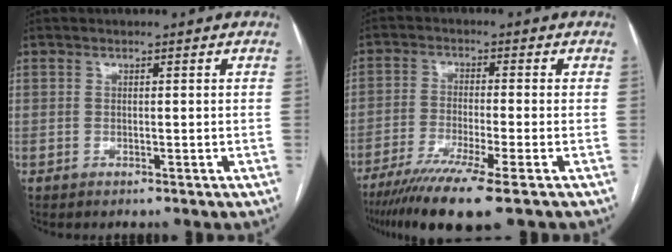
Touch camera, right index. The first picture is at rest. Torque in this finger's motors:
{"motor_torque": [1.31, -0.83, 0.62, 0.15]}